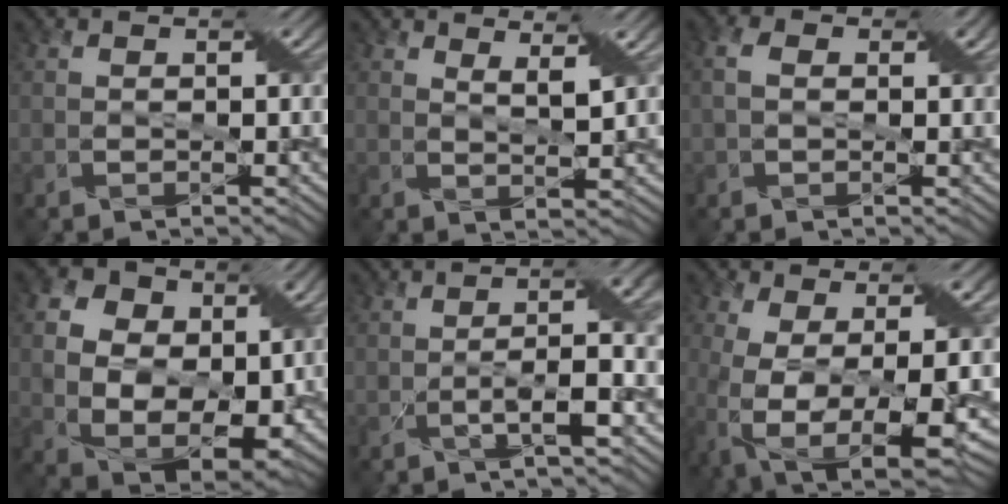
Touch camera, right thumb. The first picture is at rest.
{"total": 3.5, "force": [2.5, 0.4, 2.4], "torque": [-0.048, -0.007, 0.048]}
{"total": 3.8, "force": [0.8, 2.6, 2.7], "torque": [-0.051, 0.011, 0.004]}
{"total": 13.8, "force": [1.9, 10.5, 8.8], "torque": [-0.194, 0.004, 0.045]}
{"total": 5.5, "force": [-1.5, 0.5, 5.3], "torque": [-0.087, 0.015, -0.035]}
{"total": 12.7, "force": [-3.2, 6.0, 10.8], "torque": [-0.229, -0.037, -0.042]}